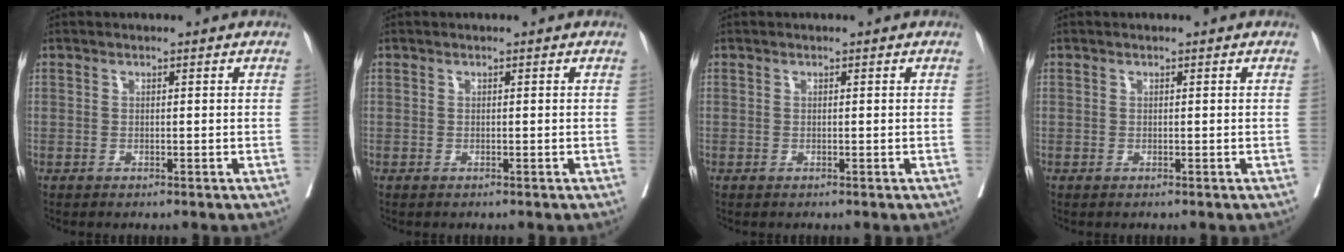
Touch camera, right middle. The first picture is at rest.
{"total": 0.0}
{"total": 0.0}
{"total": 0.0}